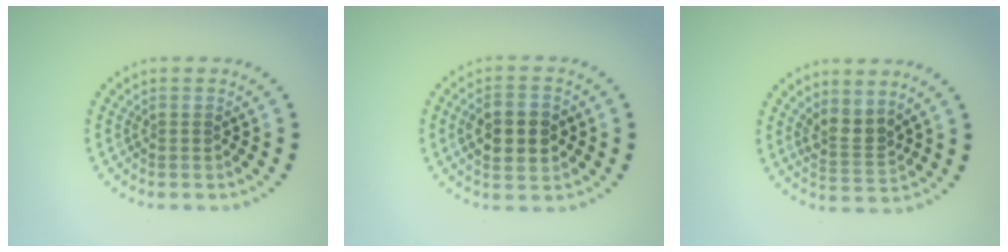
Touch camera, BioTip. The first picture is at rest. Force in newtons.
{"total": 4.5, "press": 4.5, "slide": 0.1}
{"total": 2.5, "press": 2.0, "slide": 1.5}